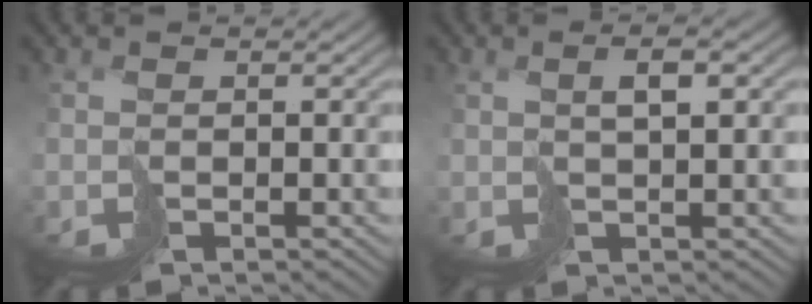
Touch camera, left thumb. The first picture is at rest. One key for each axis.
{"total": 2.6, "fx": 1.2, "fy": 0.5, "fz": 2.3, "tx": -0.040, "ty": 0.009, "tz": 0.024}